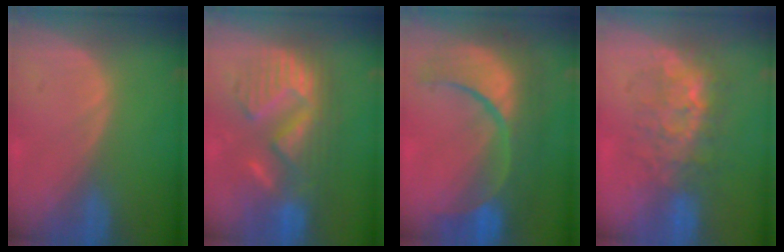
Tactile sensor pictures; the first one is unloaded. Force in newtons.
{"total": 11.0, "press": 11.0, "slide": 1.0}
{"total": 12.5, "press": 12.4, "slide": 1.3}
{"total": 8.0, "press": 7.6, "slide": 2.5}